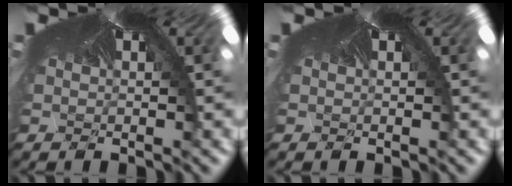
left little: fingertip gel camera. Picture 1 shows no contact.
{"total": 0.0}